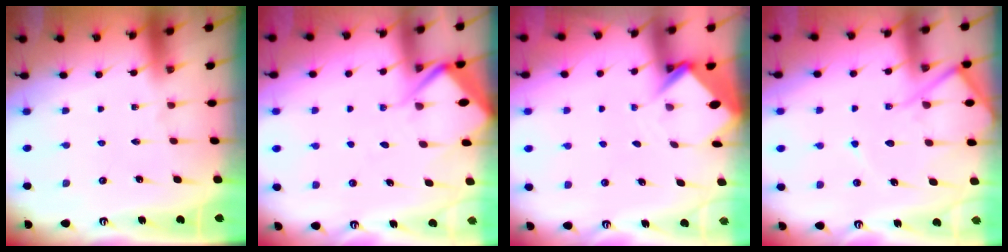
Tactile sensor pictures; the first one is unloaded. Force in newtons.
{"total": 6.4, "press": 6.4, "slide": 0.7}
{"total": 3.9, "press": 3.9, "slide": 0.2}
{"total": 10.5, "press": 10.5, "slide": 1.1}